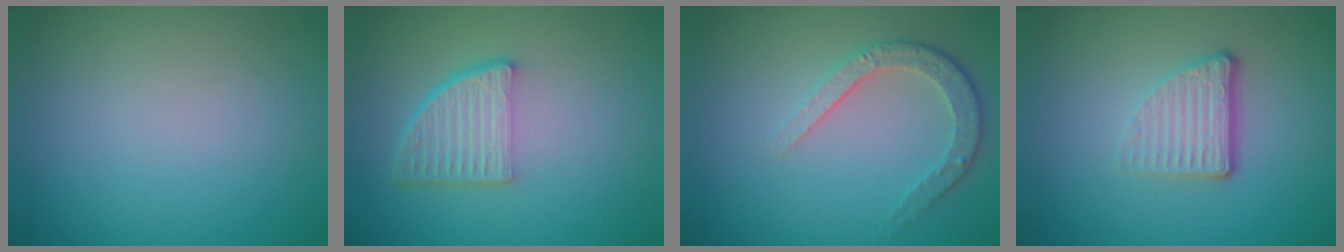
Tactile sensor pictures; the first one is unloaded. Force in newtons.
{"total": 4.7, "press": 3.3, "slide": 3.3}
{"total": 3.5, "press": 2.8, "slide": 2.0}
{"total": 3.7, "press": 2.5, "slide": 2.7}